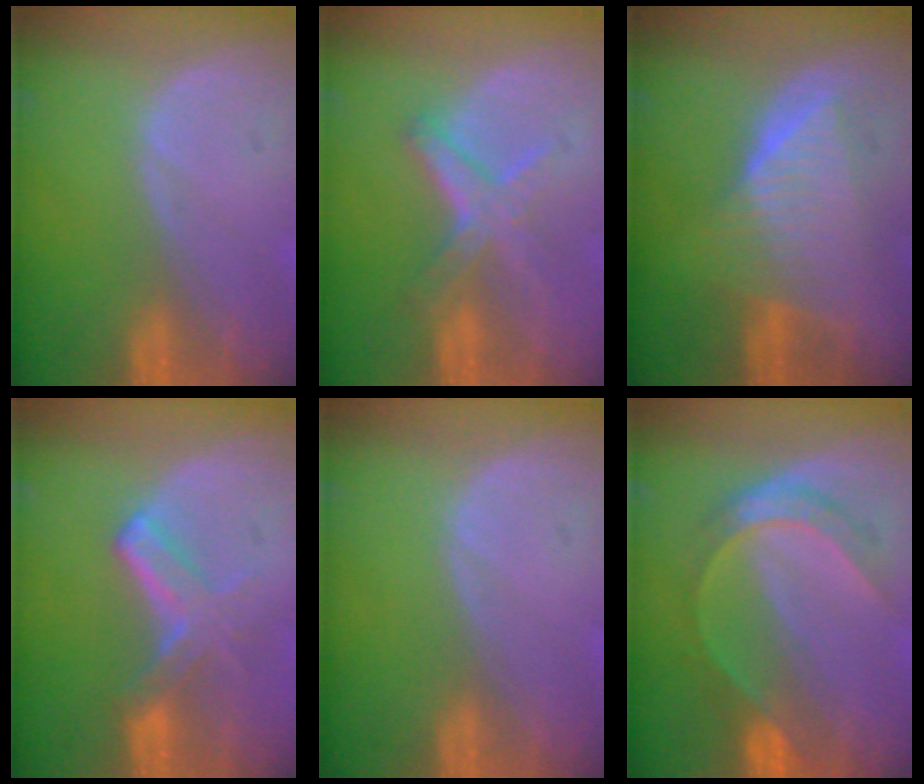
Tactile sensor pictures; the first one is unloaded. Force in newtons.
{"total": 5.6, "press": 5.4, "slide": 1.5}
{"total": 7.2, "press": 7.2, "slide": 0.2}
{"total": 5.8, "press": 5.4, "slide": 2.1}
{"total": 0.0}
{"total": 6.1, "press": 6.1, "slide": 0.3}